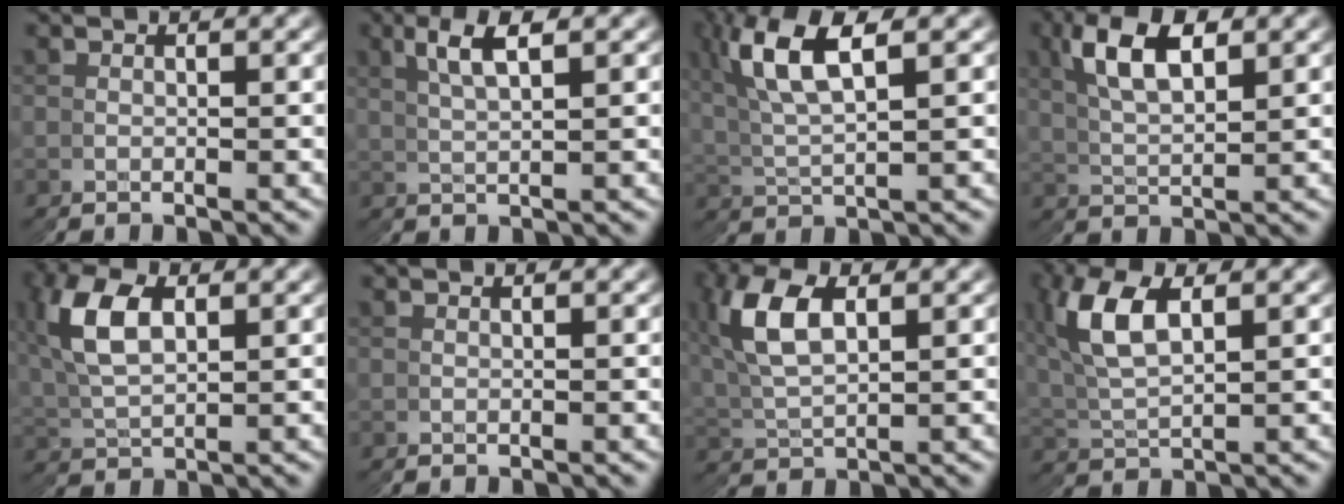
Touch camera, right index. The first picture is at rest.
{"total": 2.9, "force": [2.2, -0.2, 1.9], "torque": [-0.034, 0.008, 0.040]}
{"total": 6.0, "force": [3.1, 2.5, 4.5], "torque": [-0.110, -0.004, 0.061]}
{"total": 4.9, "force": [2.8, 2.0, 3.5], "torque": [-0.075, 0.003, 0.049]}
{"total": 5.1, "force": [1.9, 3.3, 3.4], "torque": [-0.102, -0.008, 0.045]}
{"total": 0.0}
{"total": 5.3, "force": [2.2, 3.1, 3.7], "torque": [-0.107, -0.006, 0.049]}
{"total": 5.4, "force": [2.4, 3.0, 3.8], "torque": [-0.111, -0.005, 0.052]}